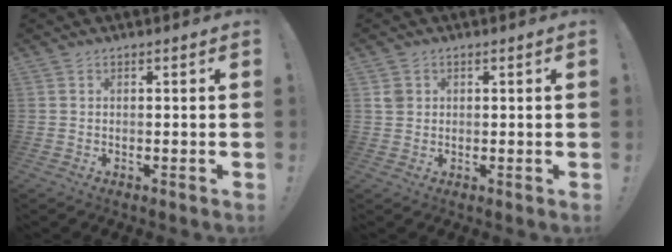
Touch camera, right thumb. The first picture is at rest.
{"total": 2.3, "force": [1.0, 2.0, 0.8], "torque": [-0.005, -0.002, 0.018]}